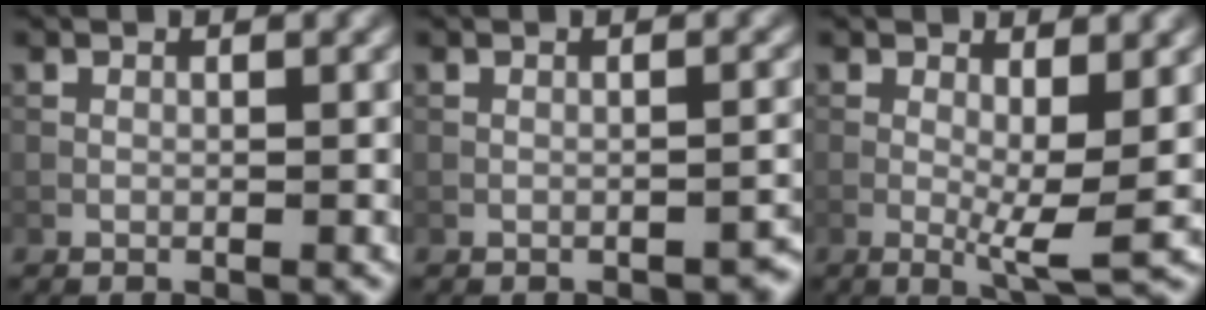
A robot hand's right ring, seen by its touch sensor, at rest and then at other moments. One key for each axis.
{"total": 1.1, "fx": -0.9, "fy": 0.5, "fz": 0.6, "tx": -0.010, "ty": 0.003, "tz": -0.011}
{"total": 4.2, "fx": 0.1, "fy": 0.8, "fz": 4.1, "tx": -0.071, "ty": -0.010, "tz": 0.001}